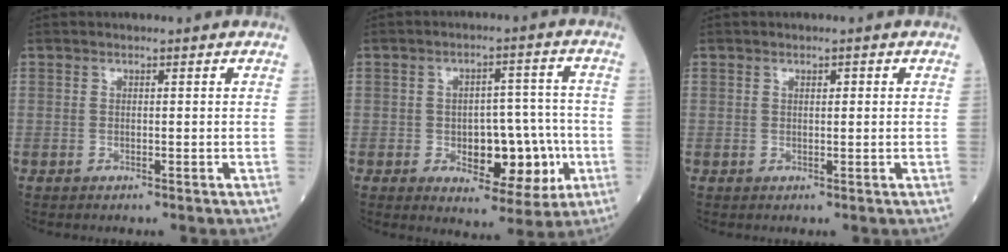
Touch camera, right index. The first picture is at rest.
{"total": 10.8, "force": [-2.7, 5.1, 9.1], "torque": [-0.112, 0.012, -0.027]}
{"total": 1.0, "force": [0.4, 0.3, 0.8], "torque": [-0.014, 0.001, 0.005]}